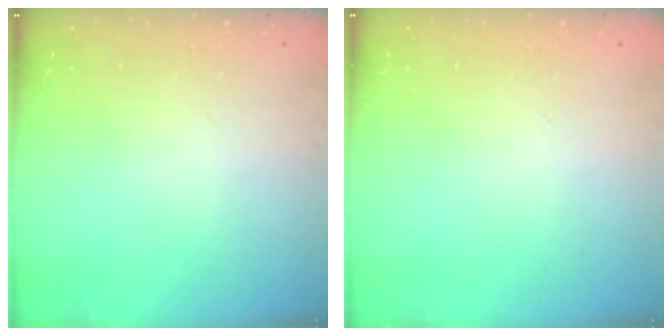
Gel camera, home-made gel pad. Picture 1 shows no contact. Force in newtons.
{"total": 0.0}